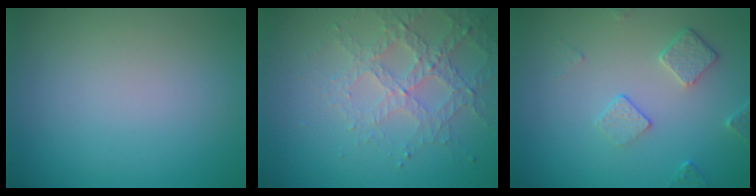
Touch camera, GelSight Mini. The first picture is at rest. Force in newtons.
{"total": 3.3, "press": 3.2, "slide": 0.6}
{"total": 2.3, "press": 1.6, "slide": 1.6}